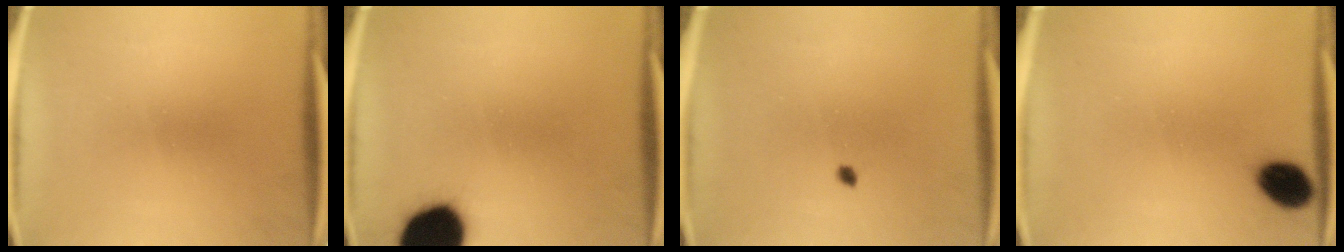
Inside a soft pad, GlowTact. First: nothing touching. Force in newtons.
{"total": 18.1}
{"total": 0.8}
{"total": 7.1}